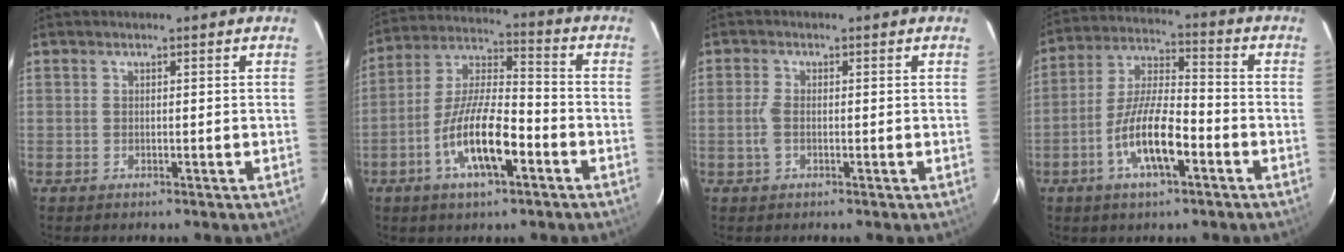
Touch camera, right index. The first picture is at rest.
{"total": 13.9, "force": [-6.0, 4.1, 11.8], "torque": [-0.239, -0.003, -0.111]}
{"total": 2.5, "force": [-0.6, 1.2, 2.1], "torque": [-0.050, 0.001, -0.012]}
{"total": 12.1, "force": [-5.2, 3.5, 10.4], "torque": [-0.213, -0.002, -0.098]}